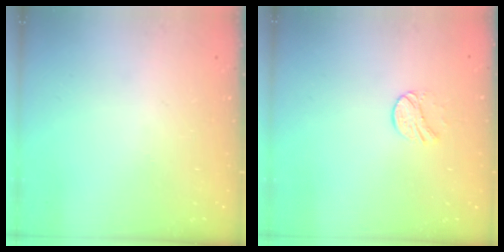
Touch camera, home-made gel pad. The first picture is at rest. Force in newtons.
{"total": 6.9, "press": 6.9, "slide": 0.5}